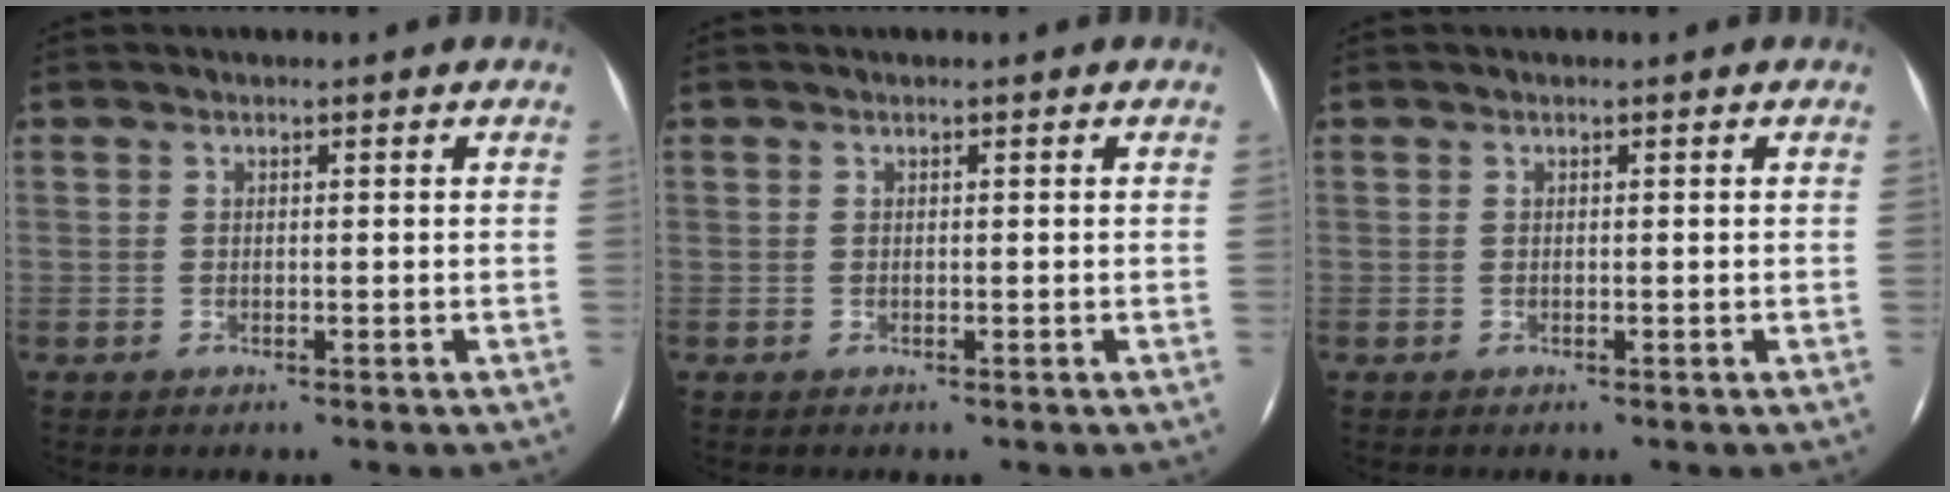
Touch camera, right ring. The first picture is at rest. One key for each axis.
{"total": 0.0}
{"total": 0.0}